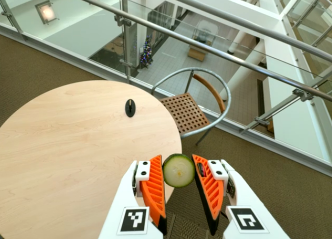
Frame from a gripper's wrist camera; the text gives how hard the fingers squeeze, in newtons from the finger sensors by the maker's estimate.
{"total": 7.5, "left": 7.5, "right": 7.5}